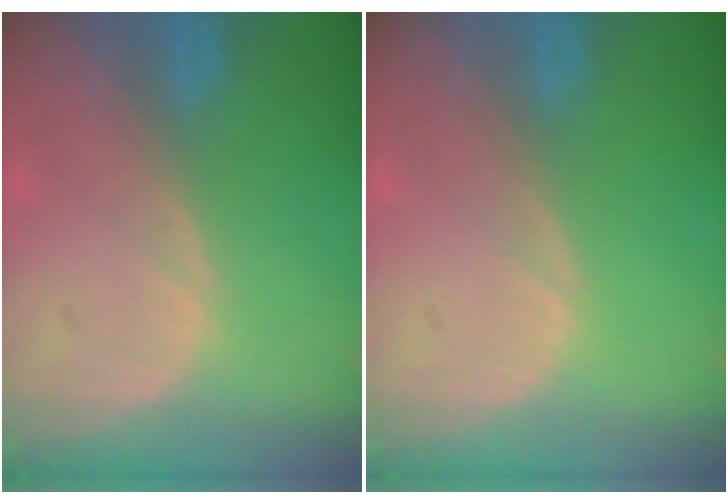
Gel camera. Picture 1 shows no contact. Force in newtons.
{"total": 0.0}